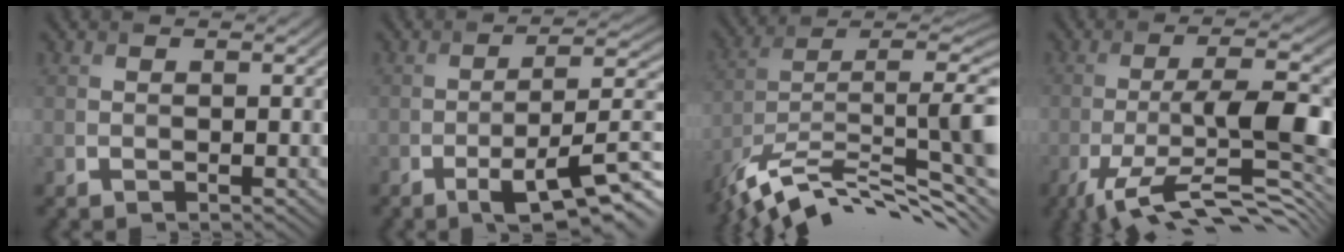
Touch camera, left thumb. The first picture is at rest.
{"total": 8.9, "force": [-4.2, 2.1, 7.5], "torque": [-0.123, -0.001, -0.065]}
{"total": 14.7, "force": [-9.0, 4.3, 10.8], "torque": [-0.213, 0.004, -0.157]}
{"total": 13.1, "force": [-5.2, 3.5, 11.5], "torque": [-0.198, -0.009, -0.084]}